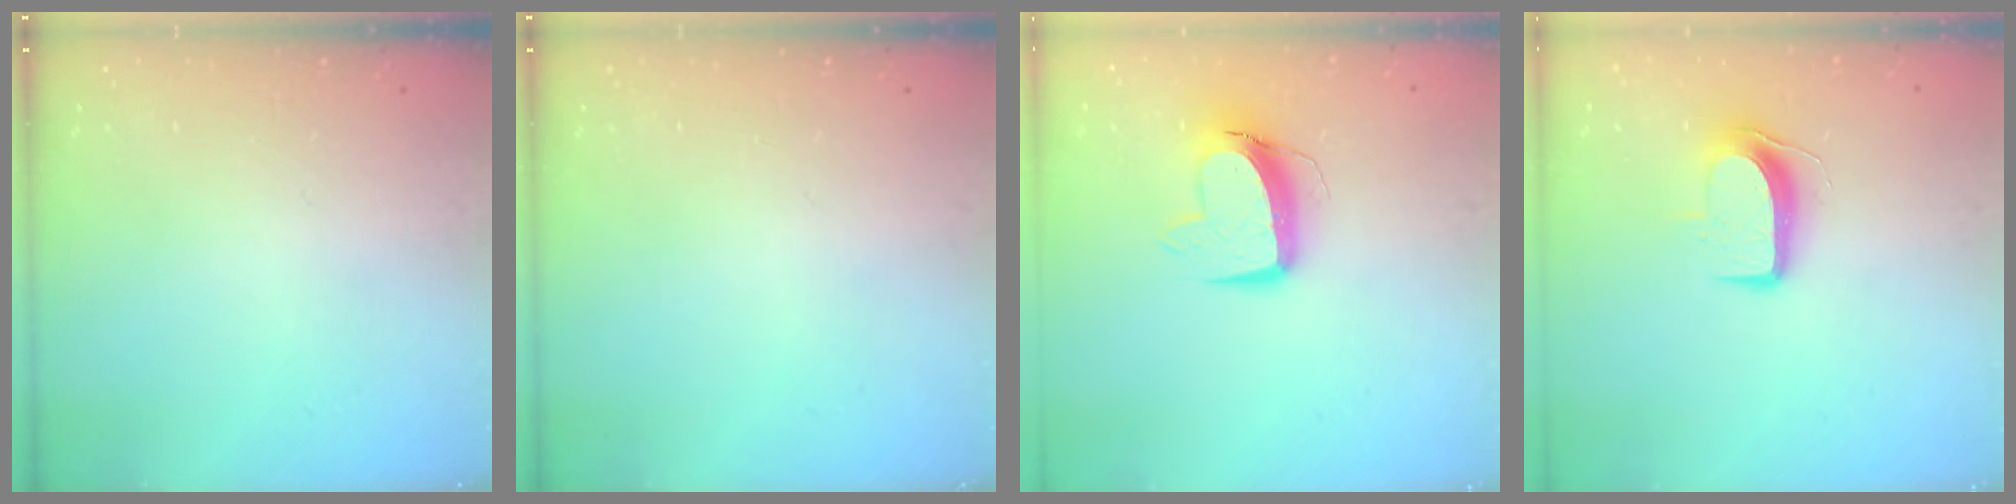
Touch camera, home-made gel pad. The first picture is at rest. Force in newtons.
{"total": 0.0}
{"total": 10.9, "press": 10.8, "slide": 1.2}
{"total": 8.8, "press": 8.8, "slide": 0.6}